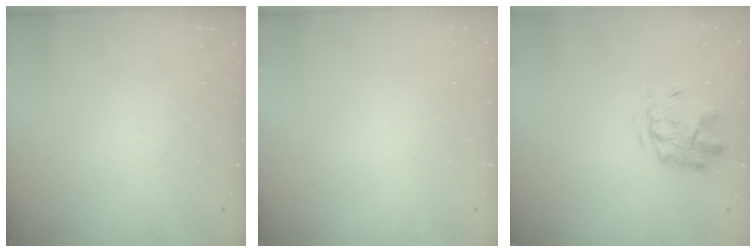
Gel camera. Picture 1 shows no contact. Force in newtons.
{"total": 1.8, "press": 1.8, "slide": 0.2}
{"total": 2.8, "press": 2.4, "slide": 1.3}